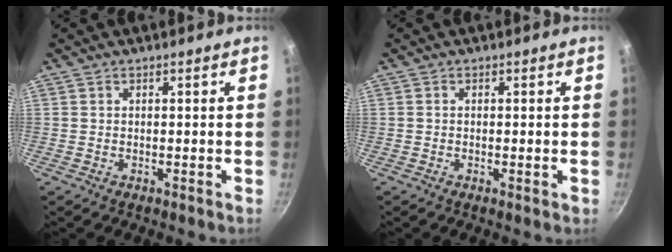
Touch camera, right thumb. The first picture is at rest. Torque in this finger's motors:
{"motor_torque": [-0.32, -0.04, -0.30, 0.00, -0.03]}